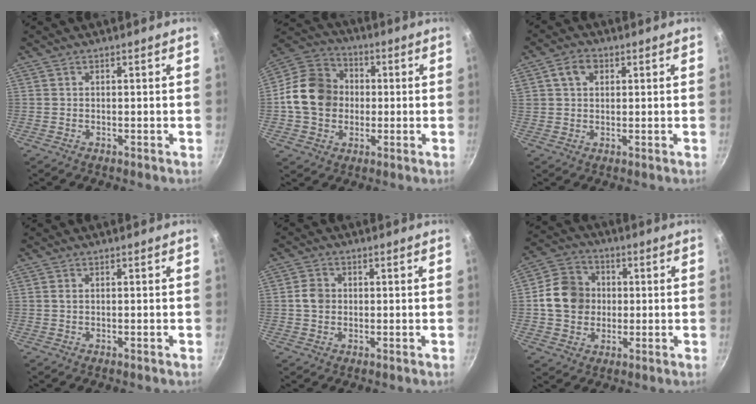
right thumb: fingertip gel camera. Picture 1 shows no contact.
{"total": 14.3, "force": [-0.3, 12.1, 7.7], "torque": [-0.109, 0.026, -0.020]}
{"total": 4.8, "force": [1.7, 3.4, 2.9], "torque": [-0.038, 0.005, 0.027]}
{"total": 0.7, "force": [-0.2, 0.1, 0.6], "torque": [-0.019, 0.003, -0.005]}
{"total": 3.5, "force": [0.0, 3.0, 1.9], "torque": [-0.023, 0.009, -0.006]}
{"total": 11.3, "force": [0.3, 9.8, 5.5], "torque": [-0.070, 0.016, -0.006]}